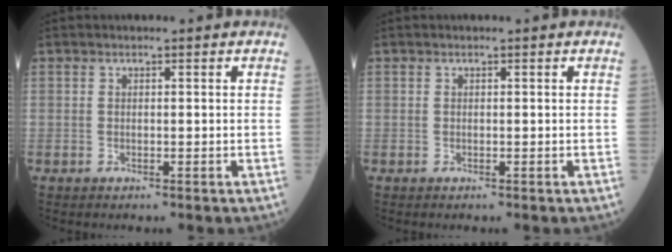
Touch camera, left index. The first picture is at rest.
{"total": 0.0}